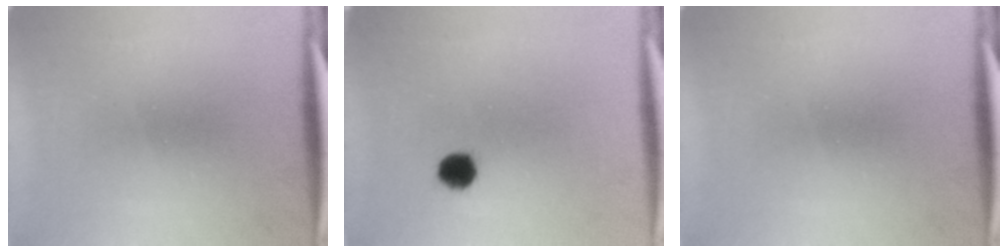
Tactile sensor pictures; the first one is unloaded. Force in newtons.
{"total": 3.8}
{"total": 0.0}